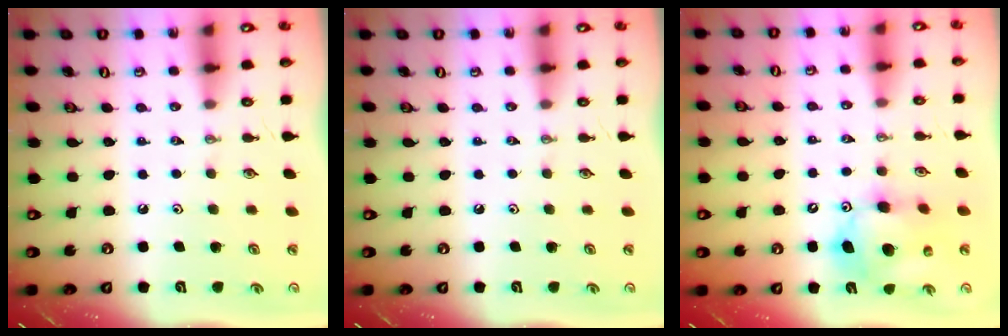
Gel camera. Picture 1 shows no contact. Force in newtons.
{"total": 0.0}
{"total": 13.2, "press": 12.9, "slide": 2.5}